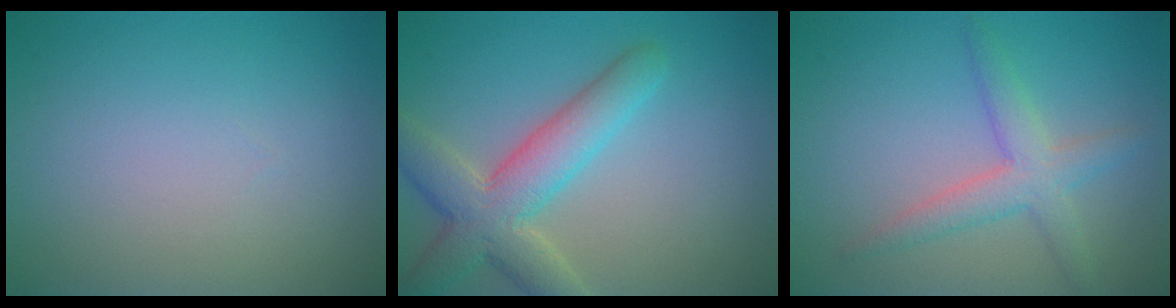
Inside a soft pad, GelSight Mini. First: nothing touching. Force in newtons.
{"total": 6.1, "press": 6.1, "slide": 0.4}
{"total": 3.3, "press": 3.3, "slide": 0.3}